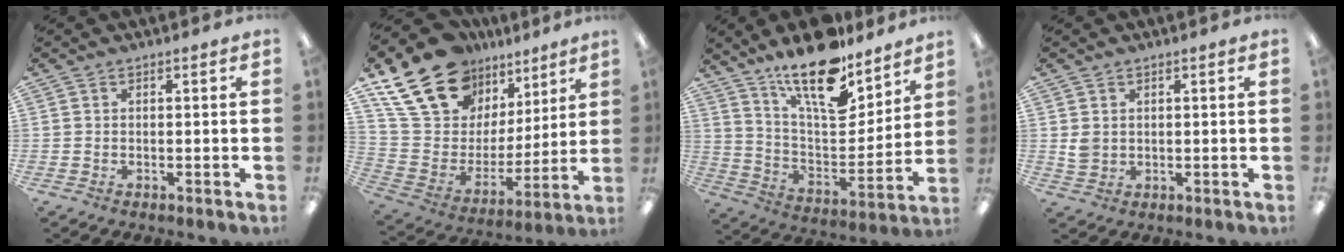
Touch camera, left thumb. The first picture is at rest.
{"total": 22.2, "force": [15.4, 12.8, 9.6], "torque": [-0.197, -0.086, 0.294]}
{"total": 19.7, "force": [15.1, 6.8, 10.6], "torque": [-0.182, -0.099, 0.260]}
{"total": 2.9, "force": [1.0, 2.5, 1.2], "torque": [-0.016, -0.001, 0.019]}